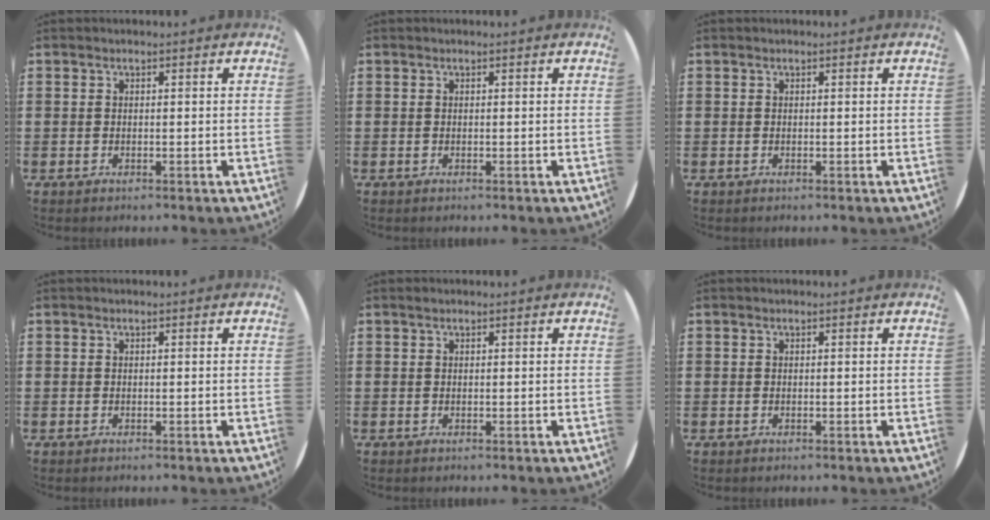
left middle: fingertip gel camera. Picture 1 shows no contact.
{"total": 0.0}
{"total": 0.0}
{"total": 0.0}
{"total": 0.0}
{"total": 0.0}